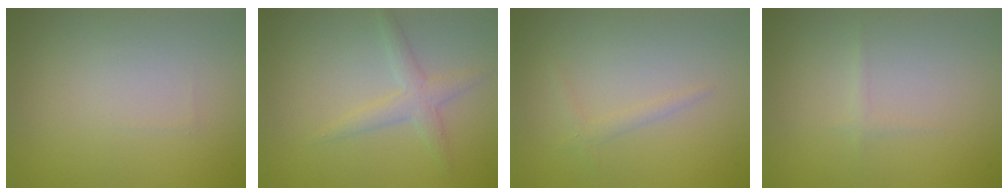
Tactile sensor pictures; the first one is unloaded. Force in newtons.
{"total": 2.2, "press": 2.2, "slide": 0.1}
{"total": 0.9, "press": 0.9, "slide": 0.1}
{"total": 0.6, "press": 0.6, "slide": 0.0}